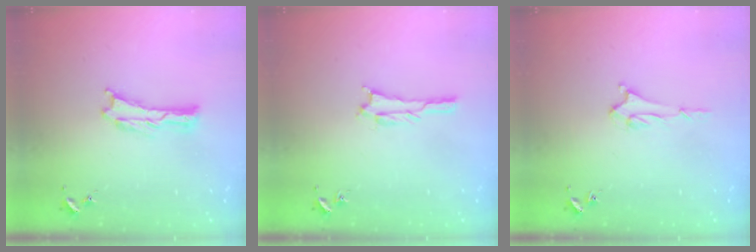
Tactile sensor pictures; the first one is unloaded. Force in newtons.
{"total": 1.1, "press": 1.1, "slide": 0.1}
{"total": 1.7, "press": 1.6, "slide": 0.4}